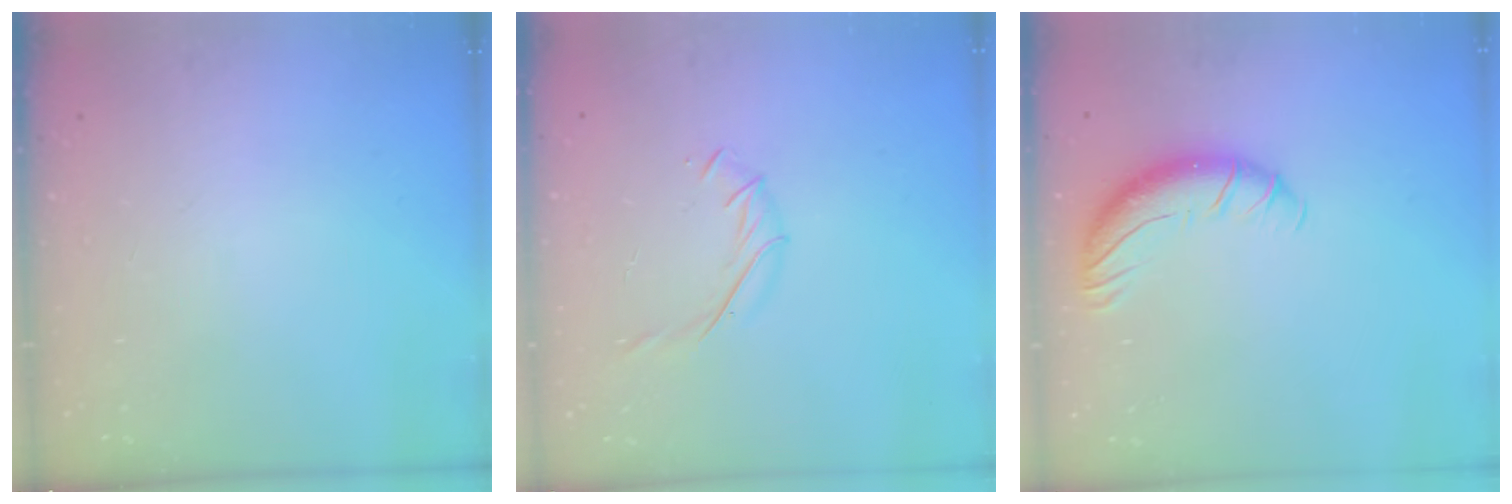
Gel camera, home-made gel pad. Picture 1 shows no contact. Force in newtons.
{"total": 4.1, "press": 3.9, "slide": 1.1}
{"total": 10.1, "press": 9.9, "slide": 1.9}